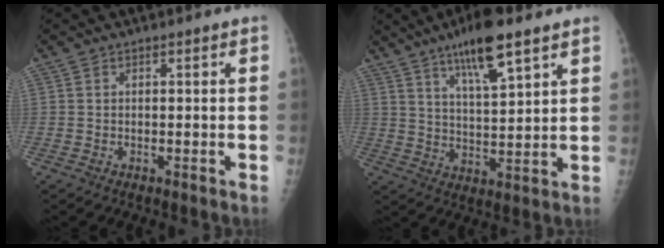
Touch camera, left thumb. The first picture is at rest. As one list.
[{"total": 11.7, "force": [7.3, 2.7, 8.7], "torque": [-0.138, -0.033, 0.125]}]